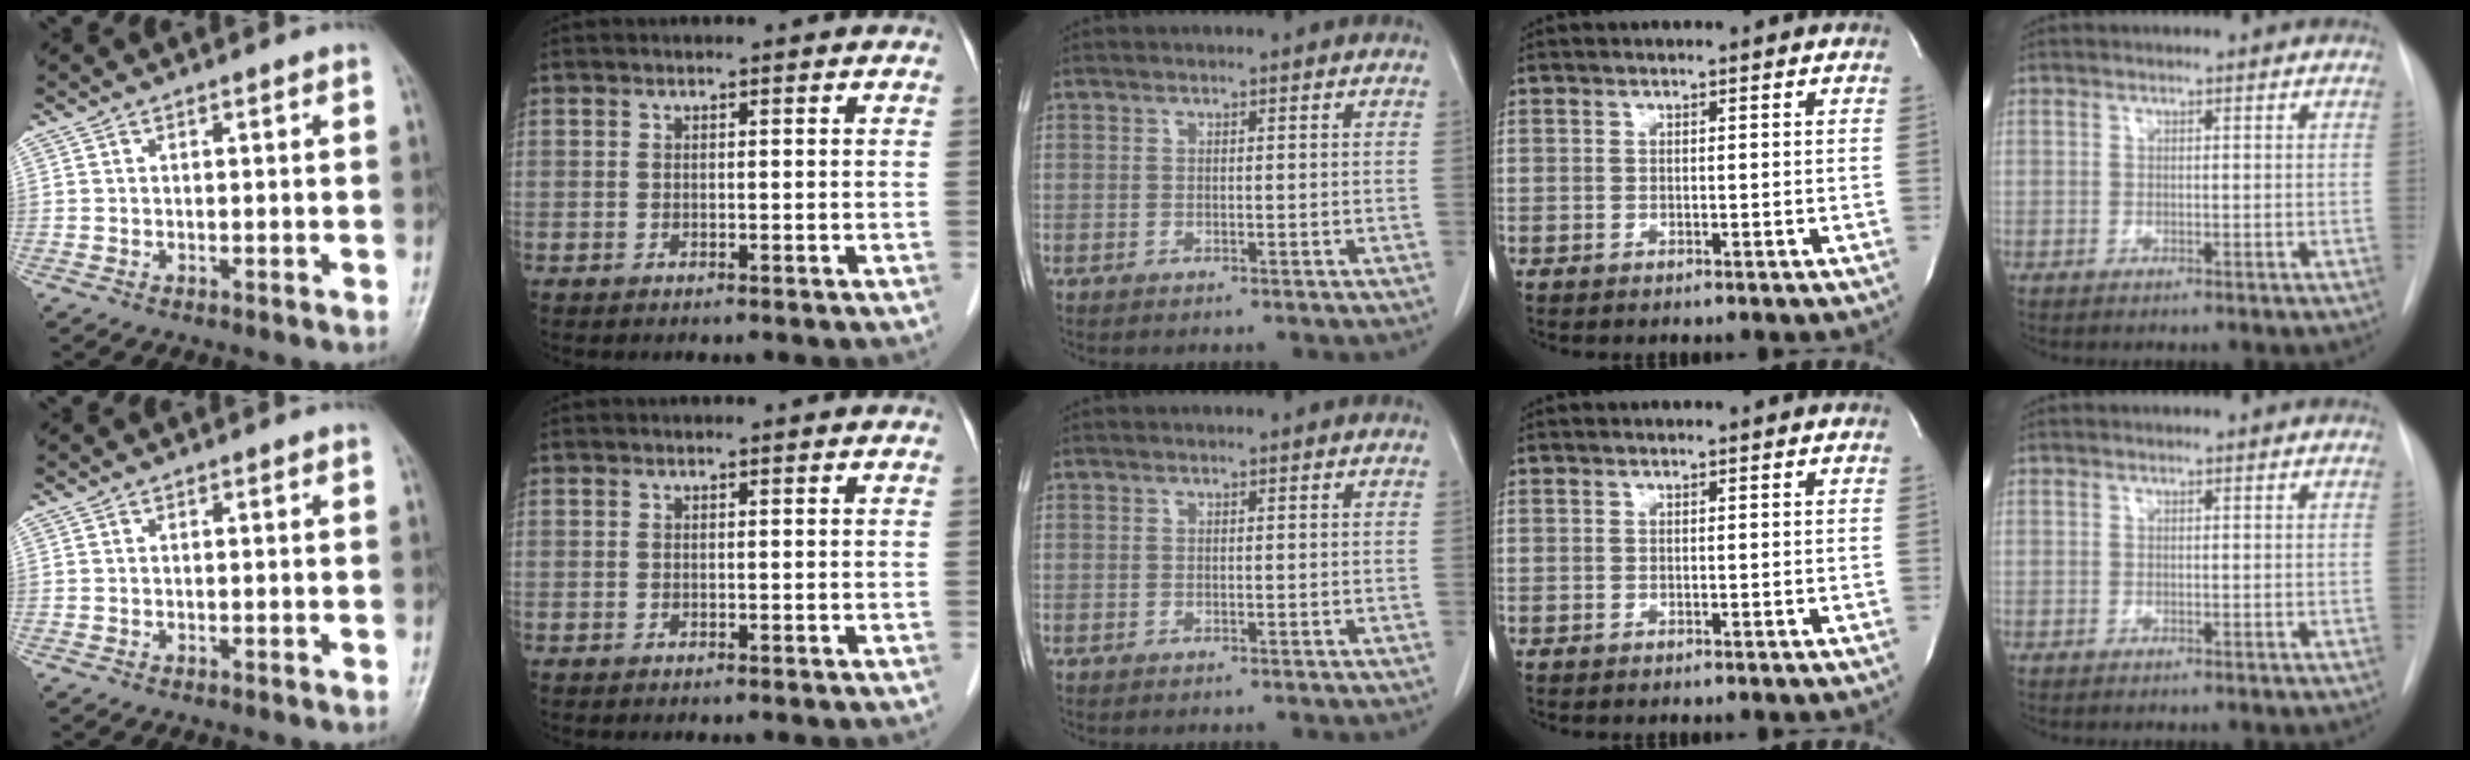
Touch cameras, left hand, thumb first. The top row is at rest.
{}